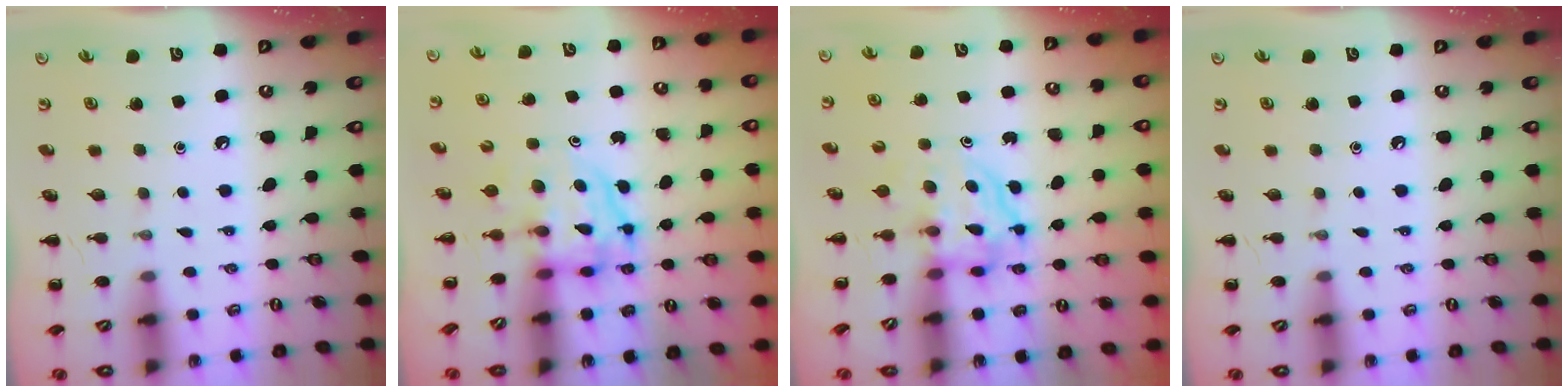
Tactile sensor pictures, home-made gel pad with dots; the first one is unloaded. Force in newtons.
{"total": 3.9, "press": 3.9, "slide": 0.7}
{"total": 3.8, "press": 3.8, "slide": 0.2}
{"total": 0.0}